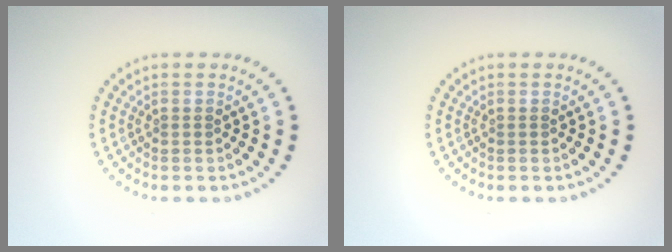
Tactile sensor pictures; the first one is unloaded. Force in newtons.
{"total": 0.0}